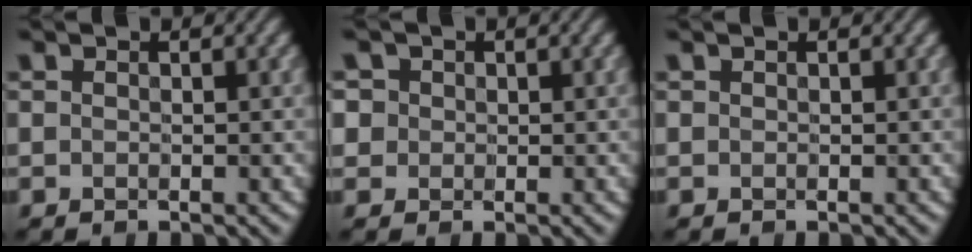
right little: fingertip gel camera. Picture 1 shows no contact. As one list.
[{"total": 1.3, "force": [0.1, 1.3, 0.1], "torque": [-0.009, -0.007, 0.012]}, {"total": 0.0}]